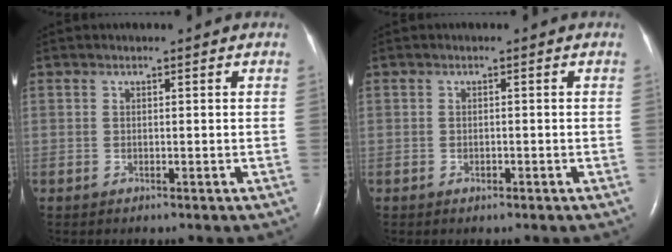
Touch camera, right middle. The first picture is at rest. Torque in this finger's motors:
{"motor_torque": [-0.23, 0.23, 0.00, -0.01]}